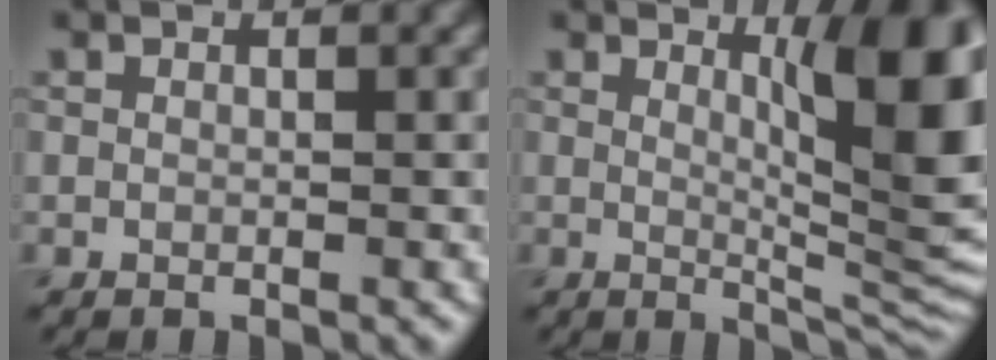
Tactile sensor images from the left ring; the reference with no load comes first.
{"total": 11.0, "force": [3.0, 3.0, 10.1], "torque": [-0.110, -0.007, 0.050]}